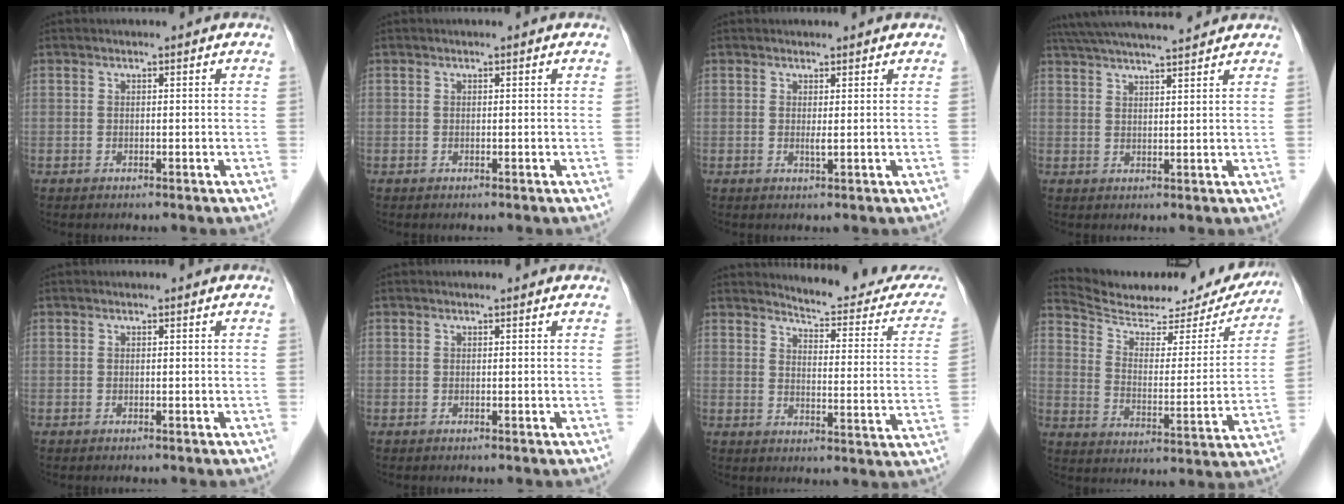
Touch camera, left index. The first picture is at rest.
{"total": 0.0}
{"total": 1.5, "force": [0.9, 0.5, 1.2], "torque": [-0.024, -0.002, 0.017]}
{"total": 13.7, "force": [12.4, 1.4, 5.8], "torque": [-0.101, 0.037, 0.195]}
{"total": 0.0}
{"total": 0.6, "force": [0.5, 0.4, 0.1], "torque": [0.003, 0.007, 0.007]}
{"total": 17.0, "force": [16.3, 2.7, 4.0], "torque": [-0.027, -0.080, 0.173]}
{"total": 23.2, "force": [21.4, 4.9, 7.5], "torque": [-0.105, -0.027, 0.294]}